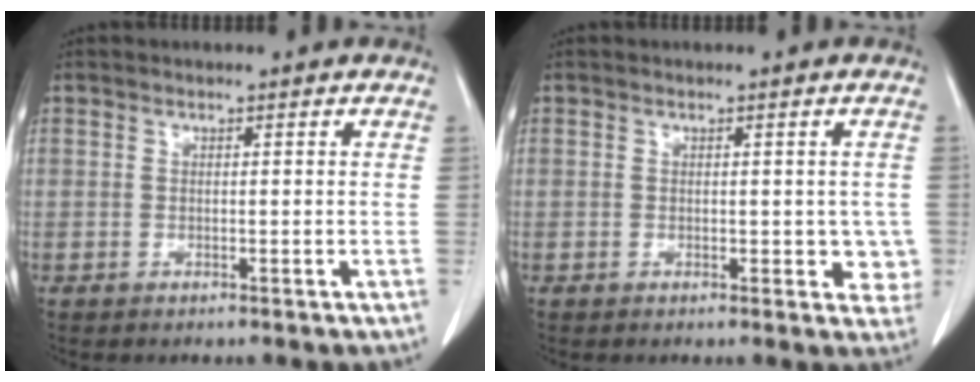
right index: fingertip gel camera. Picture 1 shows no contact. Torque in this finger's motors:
{"motor_torque": [0.01, 0.19, 0.03, 0.01]}